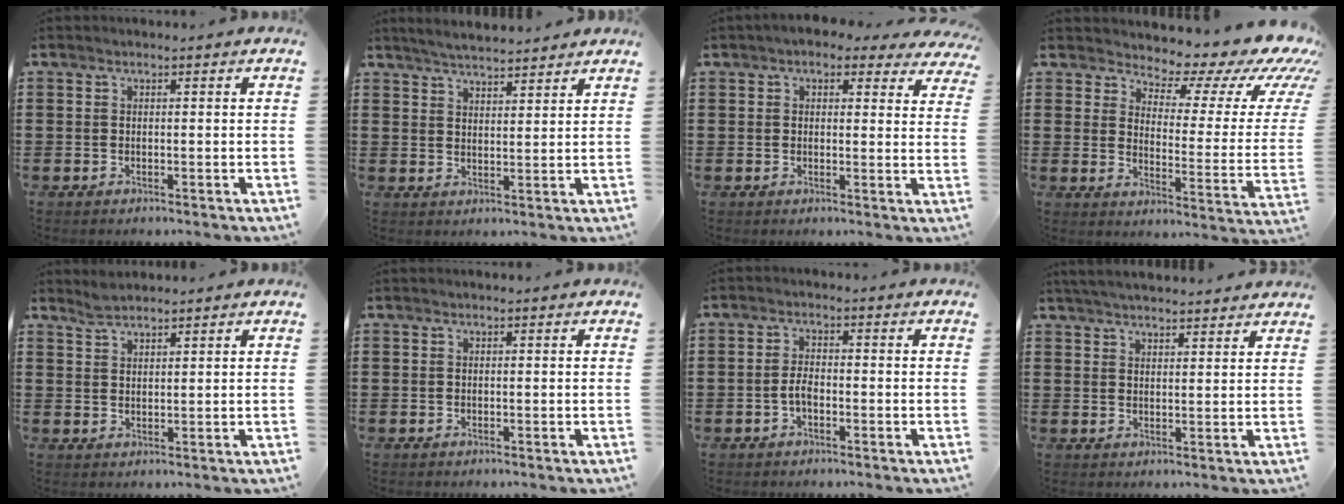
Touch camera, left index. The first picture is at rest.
{"total": 3.6, "force": [3.6, 0.0, 0.6], "torque": [-0.023, -0.009, 0.065]}
{"total": 3.0, "force": [2.3, 1.4, 1.3], "torque": [-0.027, -0.001, 0.038]}
{"total": 6.3, "force": [5.0, 2.3, 3.0], "torque": [-0.054, -0.046, 0.078]}
{"total": 2.2, "force": [2.1, 0.4, 0.4], "torque": [-0.015, 0.003, 0.042]}
{"total": 0.0}
{"total": 2.5, "force": [-1.0, 1.1, 2.1], "torque": [-0.055, -0.002, -0.024]}
{"total": 3.3, "force": [3.3, -0.1, 0.6], "torque": [-0.022, -0.007, 0.061]}